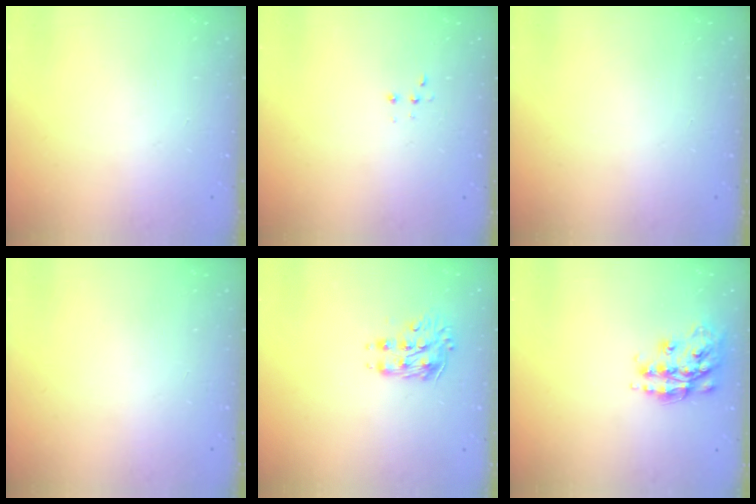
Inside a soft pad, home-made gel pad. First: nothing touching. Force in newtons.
{"total": 2.7, "press": 2.7, "slide": 0.5}
{"total": 0.0}
{"total": 0.0}
{"total": 9.4, "press": 9.4, "slide": 0.9}
{"total": 15.9, "press": 15.9, "slide": 0.9}